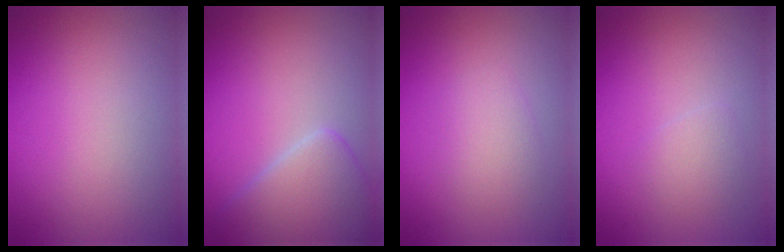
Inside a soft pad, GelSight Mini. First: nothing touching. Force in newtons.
{"total": 4.9, "press": 4.9, "slide": 0.2}
{"total": 2.0, "press": 2.0, "slide": 0.1}
{"total": 1.4, "press": 1.4, "slide": 0.1}